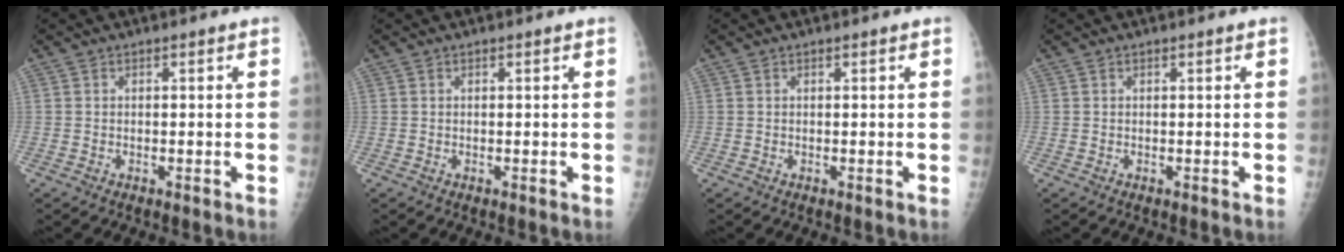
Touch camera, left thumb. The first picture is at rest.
{"total": 0.0}
{"total": 0.0}
{"total": 0.0}